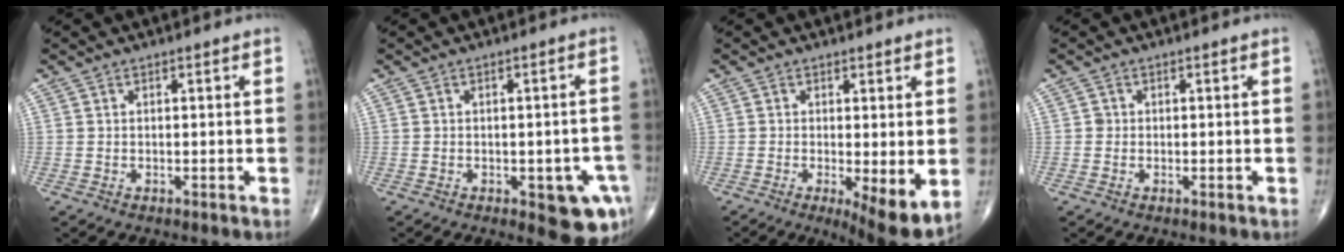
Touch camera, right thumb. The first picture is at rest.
{"total": 8.7, "force": [-3.4, 3.6, 7.1], "torque": [-0.055, 0.007, -0.035]}
{"total": 8.2, "force": [-1.4, 2.4, 7.8], "torque": [-0.118, -0.026, -0.019]}
{"total": 0.8, "force": [-0.1, 0.8, 0.1], "torque": [0.002, 0.003, -0.002]}